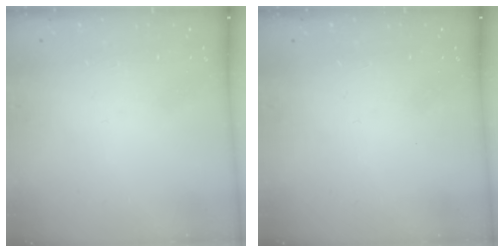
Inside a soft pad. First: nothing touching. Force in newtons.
{"total": 0.0}